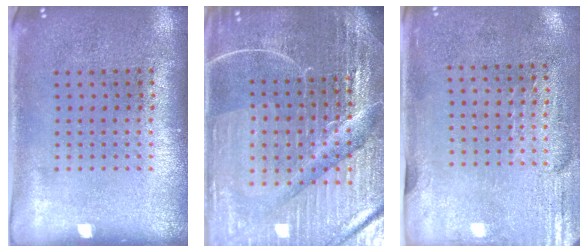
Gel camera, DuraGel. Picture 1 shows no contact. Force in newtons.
{"total": 5.5, "press": 5.1, "slide": 2.1}
{"total": 3.0, "press": 2.5, "slide": 1.6}